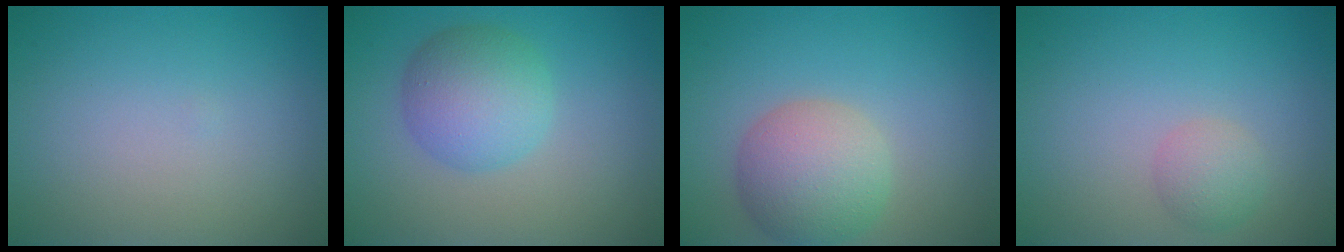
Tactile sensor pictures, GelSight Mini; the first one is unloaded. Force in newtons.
{"total": 4.9, "press": 4.9, "slide": 0.1}
{"total": 5.5, "press": 5.5, "slide": 0.3}
{"total": 1.9, "press": 1.9, "slide": 0.1}